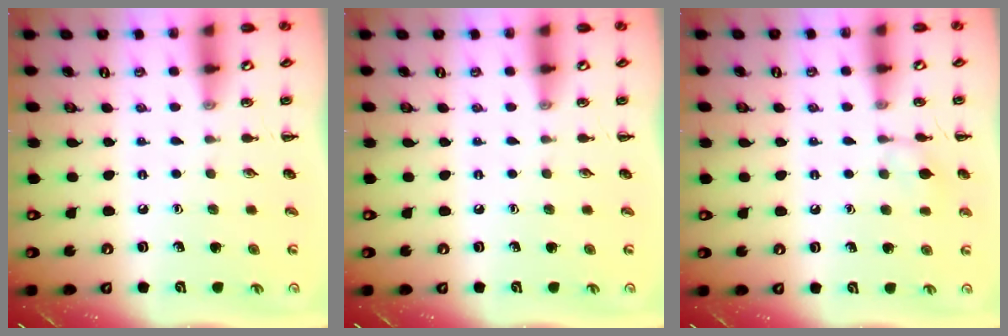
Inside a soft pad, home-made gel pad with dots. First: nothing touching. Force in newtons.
{"total": 0.0}
{"total": 6.3, "press": 6.1, "slide": 1.3}